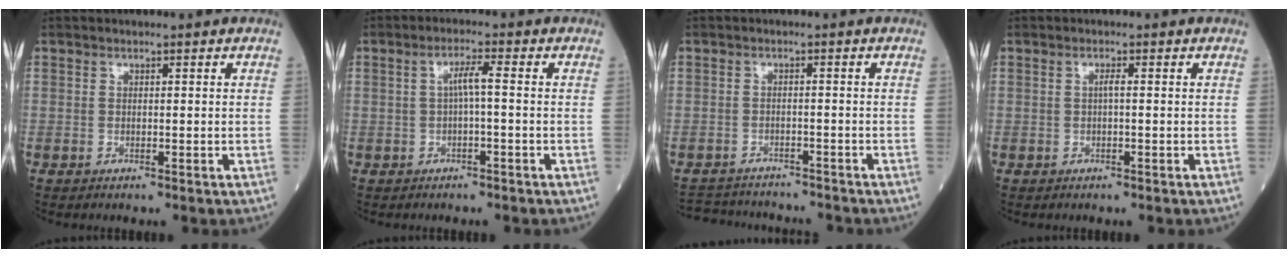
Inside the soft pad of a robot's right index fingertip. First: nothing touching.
{"total": 2.8, "force": [0.0, 0.1, 2.8], "torque": [-0.050, 0.007, 0.000]}
{"total": 8.0, "force": [-7.7, 2.0, 1.1], "torque": [-0.017, 0.008, -0.107]}
{"total": 0.8, "force": [0.0, 0.0, 0.8], "torque": [-0.017, 0.000, -0.001]}